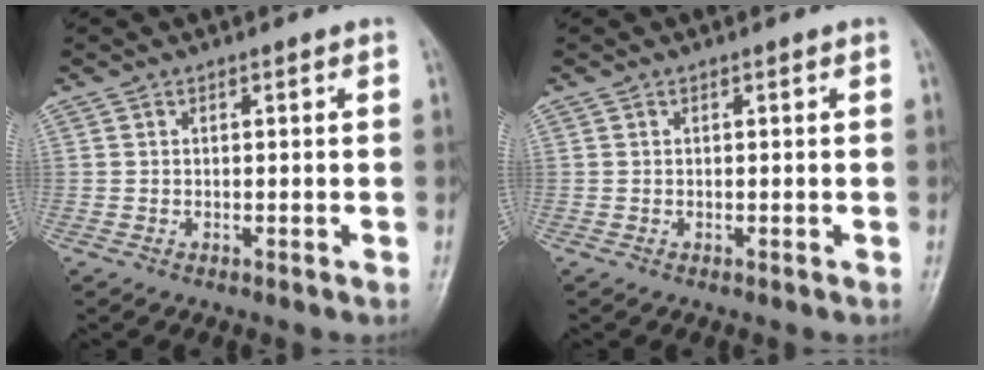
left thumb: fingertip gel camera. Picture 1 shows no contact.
{"total": 0.0}